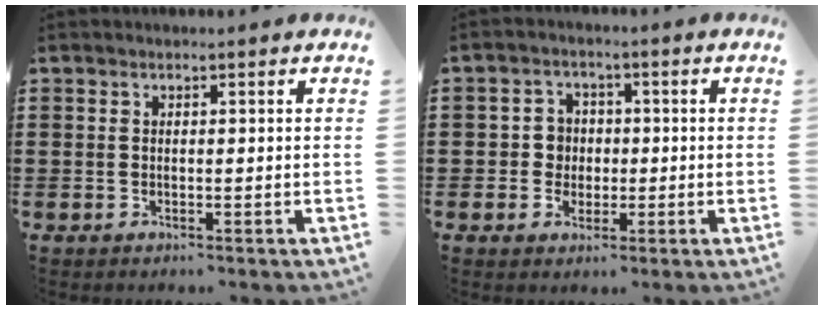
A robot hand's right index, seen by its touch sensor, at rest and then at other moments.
{"total": 3.8, "force": [-0.3, 3.7, 0.9], "torque": [-0.032, 0.012, -0.010]}